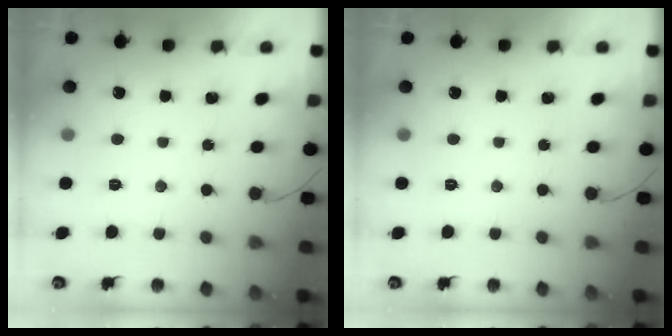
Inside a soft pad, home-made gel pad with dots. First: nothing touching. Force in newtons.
{"total": 0.0}